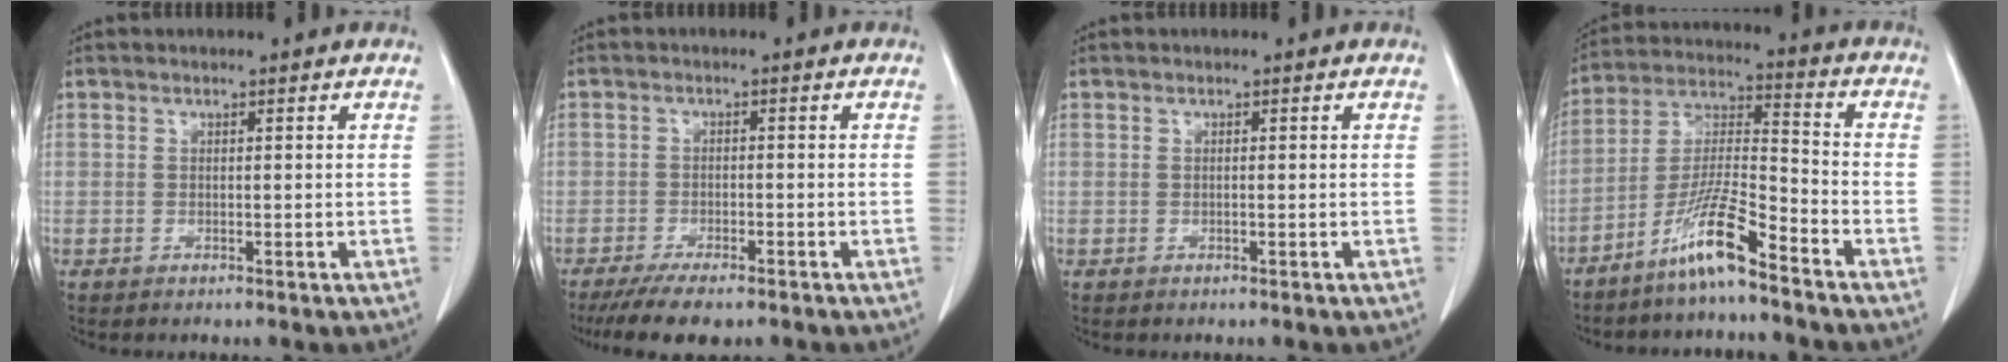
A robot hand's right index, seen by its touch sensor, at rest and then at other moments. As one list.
[{"total": 6.5, "force": [-5.0, 2.0, 3.6], "torque": [-0.056, -0.011, -0.082]}, {"total": 0.0}, {"total": 10.1, "force": [-7.1, 0.4, 7.2], "torque": [-0.150, -0.010, -0.143]}]